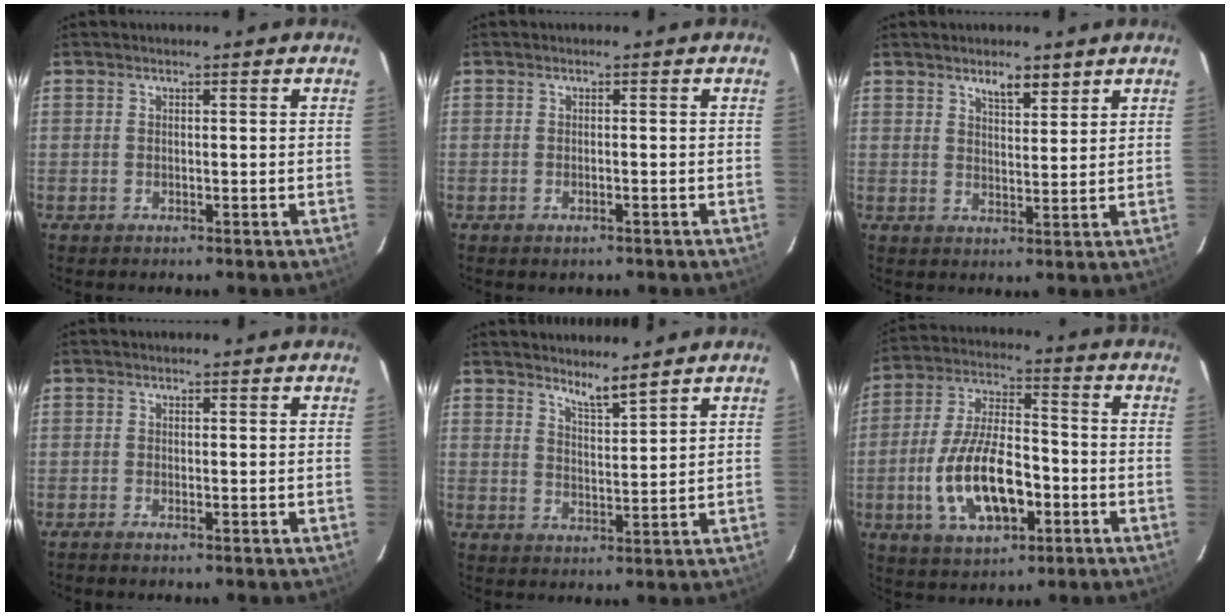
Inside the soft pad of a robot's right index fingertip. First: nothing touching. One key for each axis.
{"total": 1.2, "fx": -0.8, "fy": 0.6, "fz": 0.7, "tx": -0.011, "ty": 0.001, "tz": -0.011}
{"total": 4.4, "fx": 3.3, "fy": 1.4, "fz": 2.5, "tx": -0.037, "ty": 0.000, "tz": 0.055}
{"total": 0.7, "fx": -0.6, "fy": -0.1, "fz": 0.4, "tx": -0.009, "ty": 0.001, "tz": -0.013}
{"total": 4.2, "fx": 3.7, "fy": -0.2, "fz": 1.9, "tx": -0.036, "ty": -0.008, "tz": 0.062}
{"total": 16.3, "fx": -4.9, "fy": 7.6, "fz": 13.5, "tx": -0.277, "ty": 0.003, "tz": -0.078}